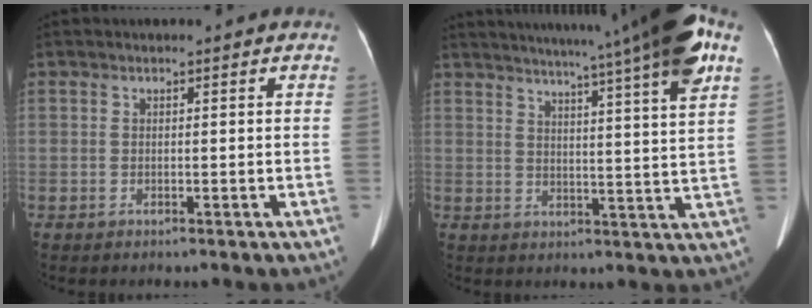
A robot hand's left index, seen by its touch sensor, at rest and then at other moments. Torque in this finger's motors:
{"motor_torque": [0.81, -0.93, 0.18, 0.17]}